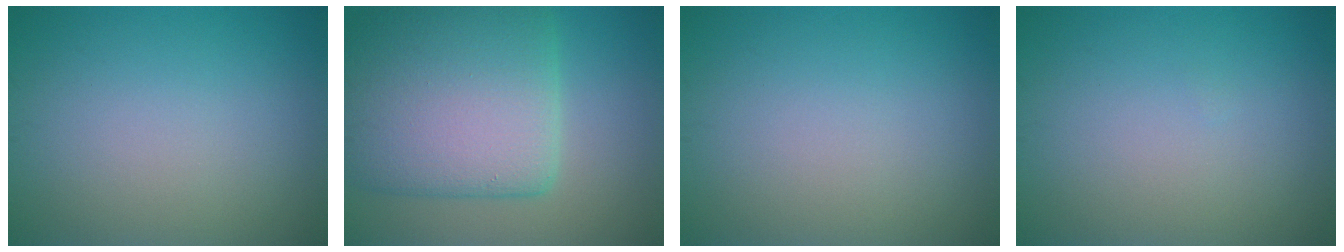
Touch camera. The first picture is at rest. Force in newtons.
{"total": 10.8, "press": 10.7, "slide": 0.7}
{"total": 0.0}
{"total": 0.0}